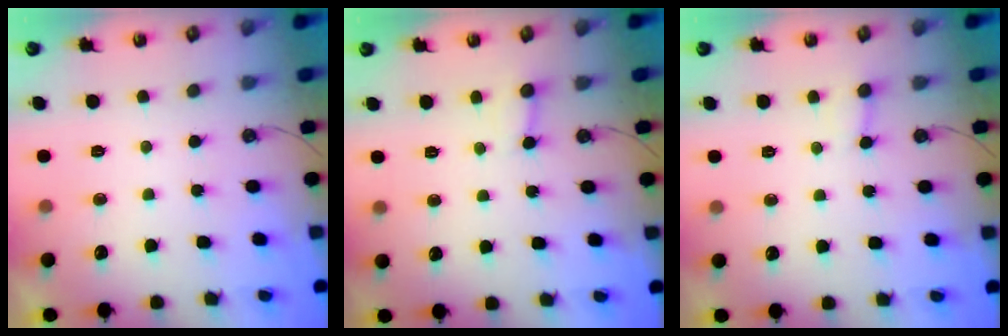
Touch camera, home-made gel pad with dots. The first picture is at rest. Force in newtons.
{"total": 4.6, "press": 4.5, "slide": 0.6}
{"total": 3.8, "press": 3.8, "slide": 0.3}